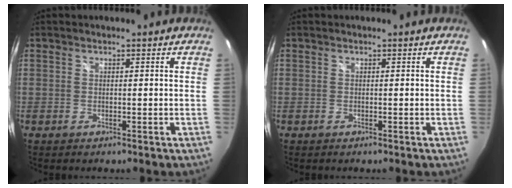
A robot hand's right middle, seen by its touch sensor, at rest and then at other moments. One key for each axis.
{"total": 0.0}